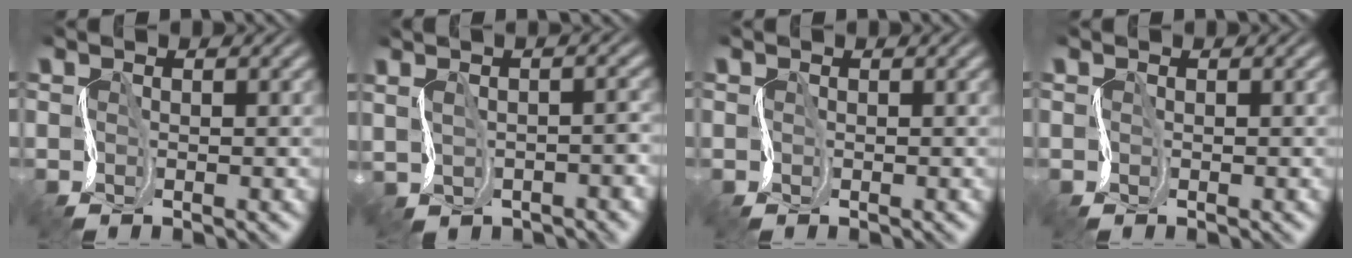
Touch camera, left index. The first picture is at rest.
{"total": 1.1, "force": [-1.0, -0.1, 0.4], "torque": [-0.007, -0.013, -0.003]}
{"total": 1.0, "force": [0.2, 1.0, 0.2], "torque": [-0.007, 0.004, -0.010]}
{"total": 0.7, "force": [0.1, 0.6, 0.2], "torque": [-0.004, 0.003, -0.005]}